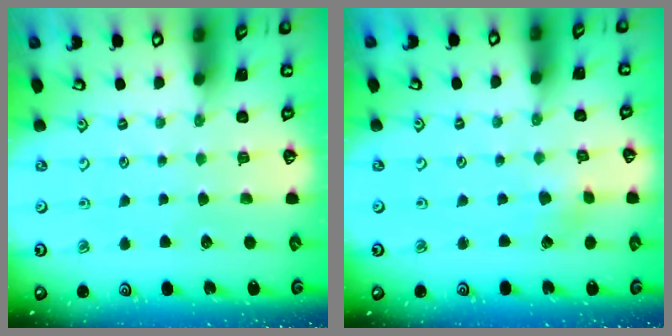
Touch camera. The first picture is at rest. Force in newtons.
{"total": 1.2, "press": 1.2, "slide": 0.1}